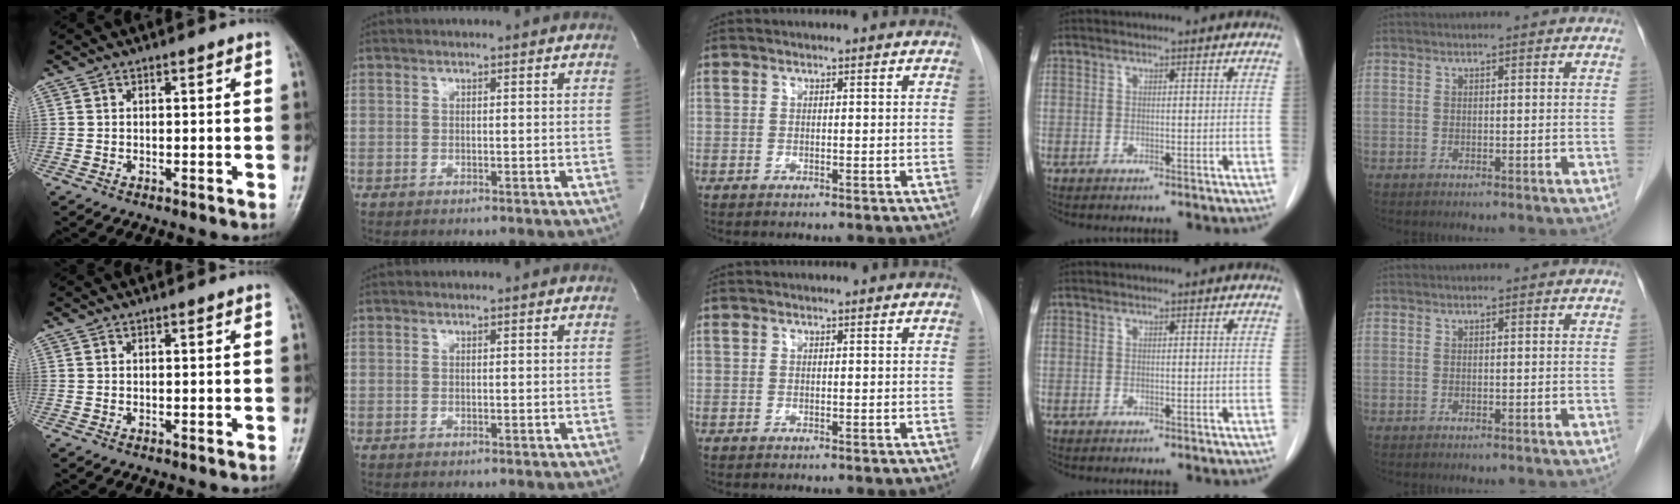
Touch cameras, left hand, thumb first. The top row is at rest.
{}